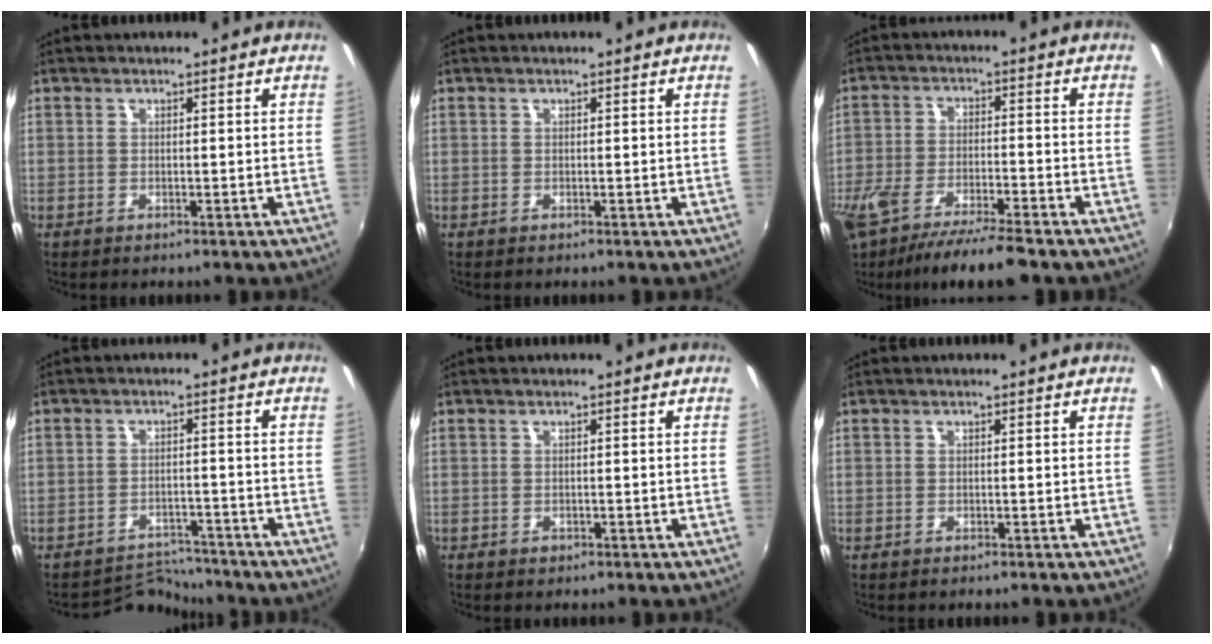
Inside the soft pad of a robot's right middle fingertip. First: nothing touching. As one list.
[{"total": 0.0}, {"total": 14.0, "force": [-10.9, 2.5, 8.3], "torque": [-0.177, -0.039, -0.186]}, {"total": 4.7, "force": [-4.5, 0.6, -1.2], "torque": [0.010, 0.012, -0.073]}, {"total": 0.6, "force": [-0.4, 0.5, 0.1], "torque": [-0.001, -0.003, -0.006]}, {"total": 0.0}]